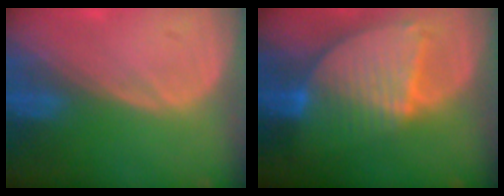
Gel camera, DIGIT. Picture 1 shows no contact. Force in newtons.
{"total": 9.1, "press": 7.7, "slide": 4.8}